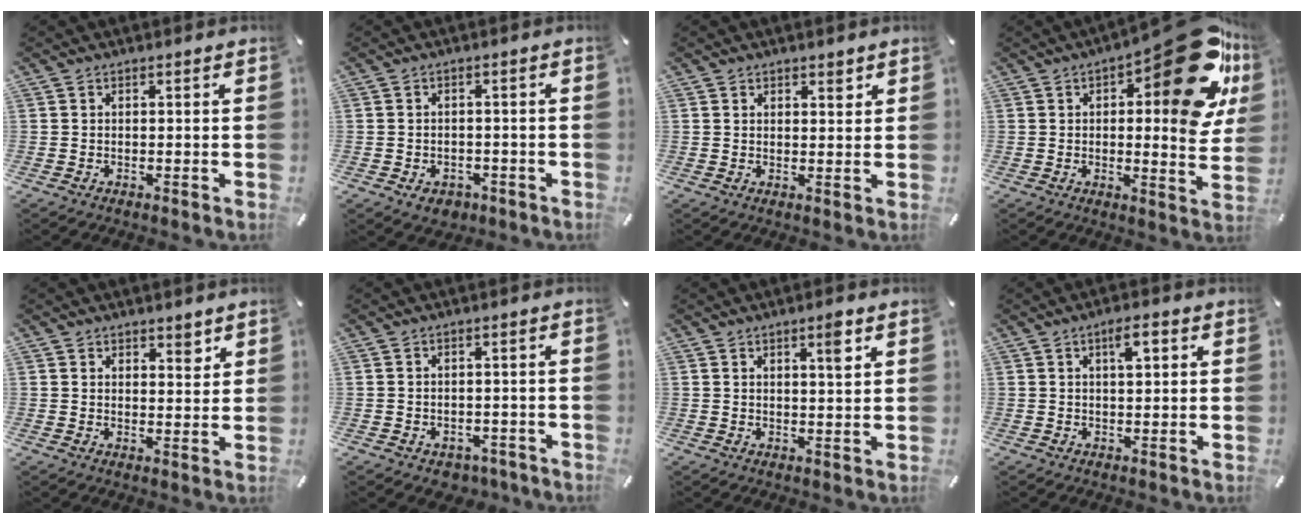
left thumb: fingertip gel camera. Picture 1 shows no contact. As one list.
[{"total": 3.5, "force": [-1.6, 2.8, 1.4], "torque": [-0.029, 0.005, -0.031]}, {"total": 1.9, "force": [1.3, 1.3, 0.6], "torque": [0.003, -0.007, 0.020]}, {"total": 25.3, "force": [11.4, 9.5, 20.4], "torque": [-0.230, -0.093, 0.185]}, {"total": 3.6, "force": [2.7, 2.0, 1.2], "torque": [0.005, -0.019, 0.042]}, {"total": 3.0, "force": [-1.7, 2.2, 0.9], "torque": [-0.015, 0.011, -0.033]}, {"total": 4.3, "force": [2.3, 1.1, 3.4], "torque": [-0.049, -0.007, 0.033]}, {"total": 4.1, "force": [1.5, 1.6, 3.4], "torque": [-0.056, 0.001, 0.021]}]